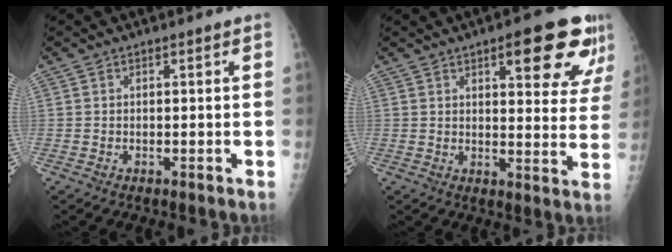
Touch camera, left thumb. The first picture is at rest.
{"total": 14.8, "force": [8.1, 4.6, 11.5], "torque": [-0.111, -0.037, 0.103]}